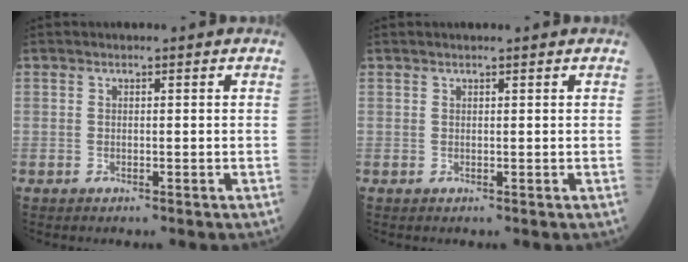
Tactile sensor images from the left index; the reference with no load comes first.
{"total": 1.3, "force": [1.2, -0.1, 0.6], "torque": [-0.008, 0.012, 0.021]}